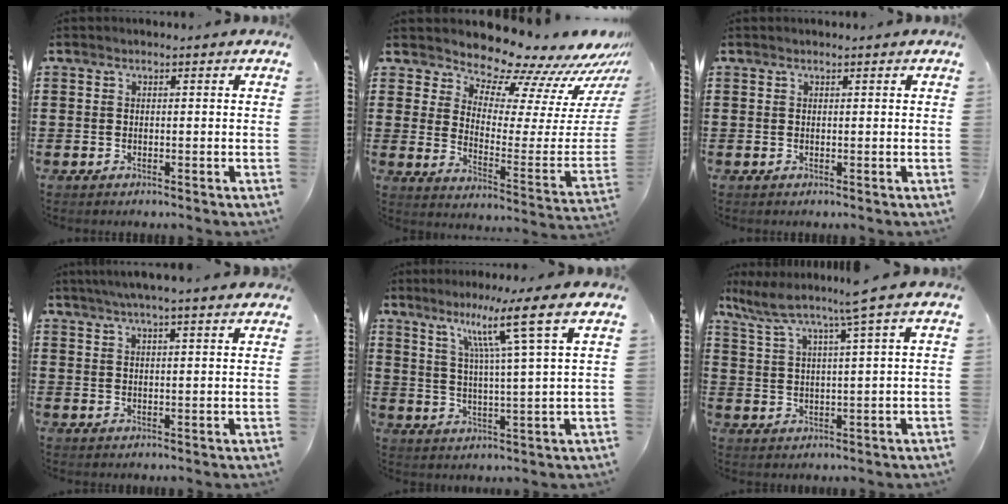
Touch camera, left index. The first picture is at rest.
{"total": 10.2, "force": [9.9, 1.5, 2.2], "torque": [-0.046, -0.108, 0.163]}
{"total": 0.0}
{"total": 4.1, "force": [3.6, -0.4, 2.0], "torque": [-0.049, -0.004, 0.064]}
{"total": 10.1, "force": [6.0, -0.8, 8.0], "torque": [-0.149, -0.021, 0.089]}
{"total": 5.9, "force": [4.3, -0.9, 3.9], "torque": [-0.097, -0.029, 0.067]}